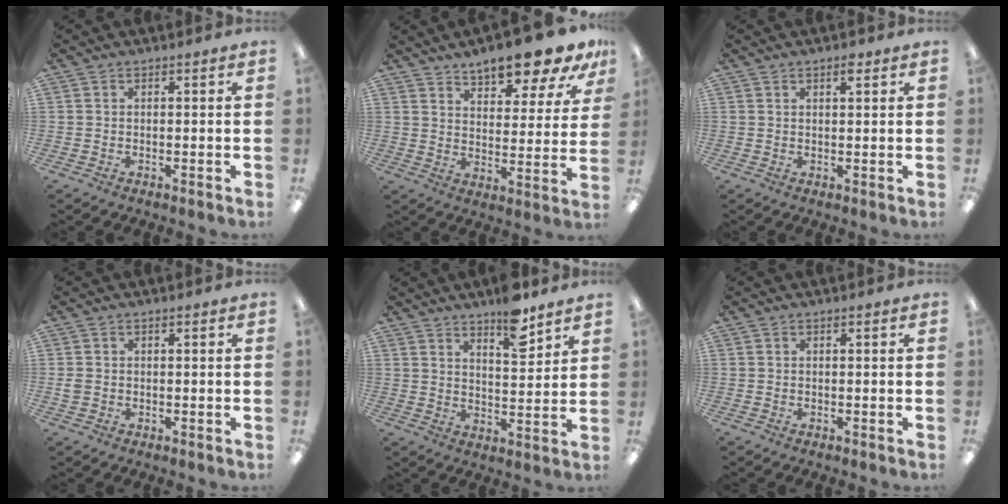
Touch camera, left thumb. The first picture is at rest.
{"total": 12.4, "force": [10.8, 2.9, 5.4], "torque": [-0.067, -0.080, 0.187]}
{"total": 2.1, "force": [1.5, 0.6, 1.4], "torque": [-0.021, -0.002, 0.025]}
{"total": 1.7, "force": [-0.1, 1.4, 1.0], "torque": [-0.018, 0.004, -0.003]}
{"total": 9.7, "force": [7.5, 3.3, 5.2], "torque": [-0.059, -0.049, 0.126]}
{"total": 0.0}